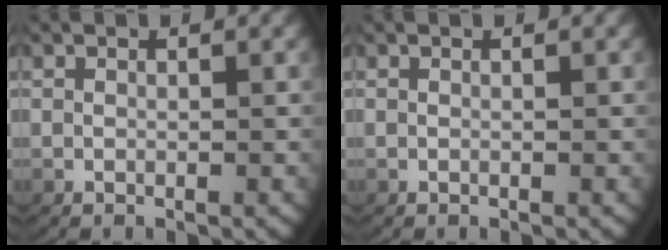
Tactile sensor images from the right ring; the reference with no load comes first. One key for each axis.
{"total": 0.0}